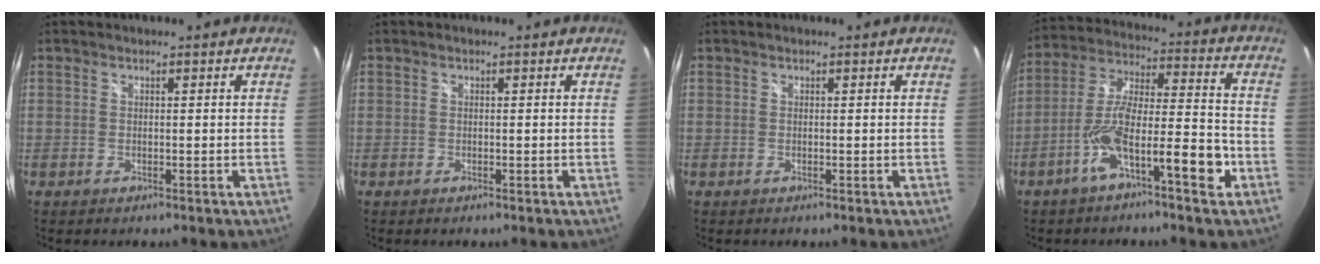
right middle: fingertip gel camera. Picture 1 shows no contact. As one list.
[{"total": 0.0}, {"total": 0.0}, {"total": 12.6, "force": [-6.2, 2.4, 10.6], "torque": [-0.196, 0.009, -0.106]}]